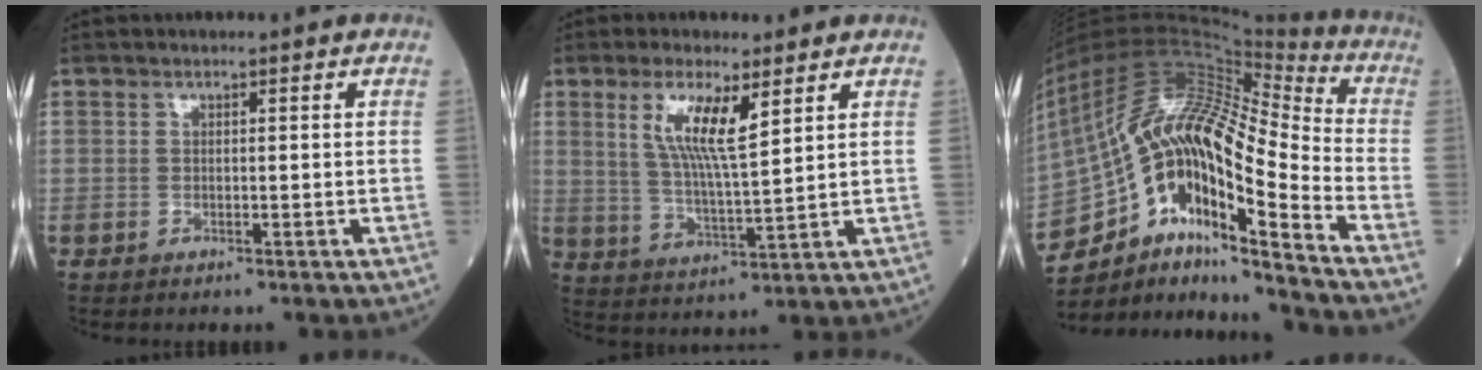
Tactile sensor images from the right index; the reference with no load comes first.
{"total": 8.0, "force": [3.7, 1.0, 7.1], "torque": [-0.141, -0.006, 0.073]}
{"total": 22.9, "force": [-11.8, 4.9, 19.0], "torque": [-0.335, 0.034, -0.201]}